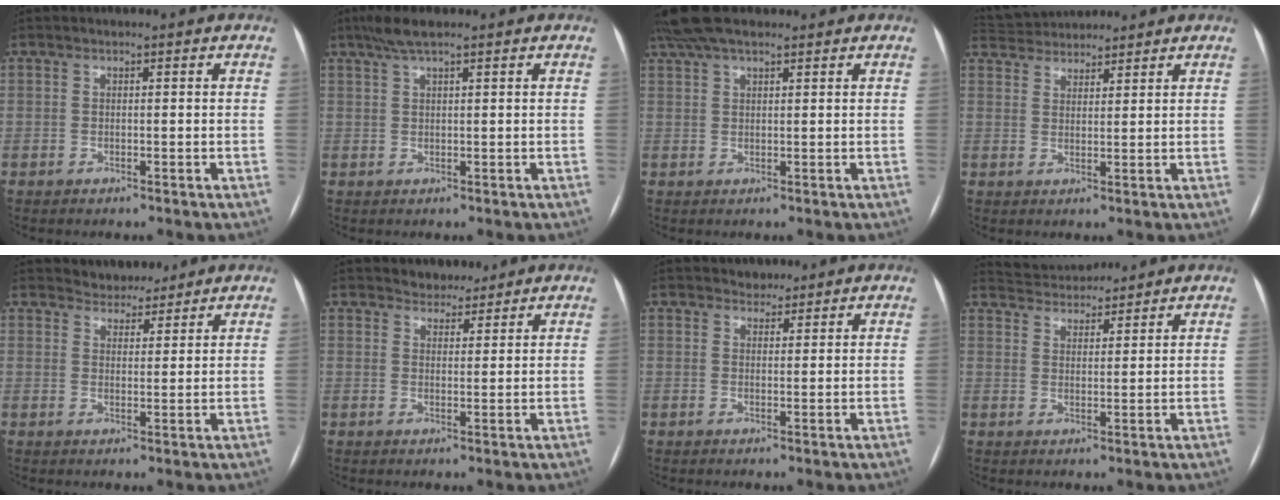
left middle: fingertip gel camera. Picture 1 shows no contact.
{"total": 3.9, "force": [2.8, 0.4, 2.7], "torque": [-0.060, 0.016, 0.054]}
{"total": 7.9, "force": [6.1, 2.3, 4.4], "torque": [-0.086, 0.041, 0.114]}
{"total": 7.9, "force": [7.4, 2.1, 1.6], "torque": [-0.034, 0.038, 0.124]}
{"total": 4.2, "force": [3.9, 1.6, 0.1], "torque": [-0.001, 0.008, 0.059]}
{"total": 3.2, "force": [2.9, 1.3, 0.2], "torque": [-0.003, 0.005, 0.045]}
{"total": 1.8, "force": [1.6, 0.9, -0.1], "torque": [0.000, 0.002, 0.022]}
{"total": 6.1, "force": [5.9, 1.0, 0.6], "torque": [-0.020, 0.027, 0.098]}